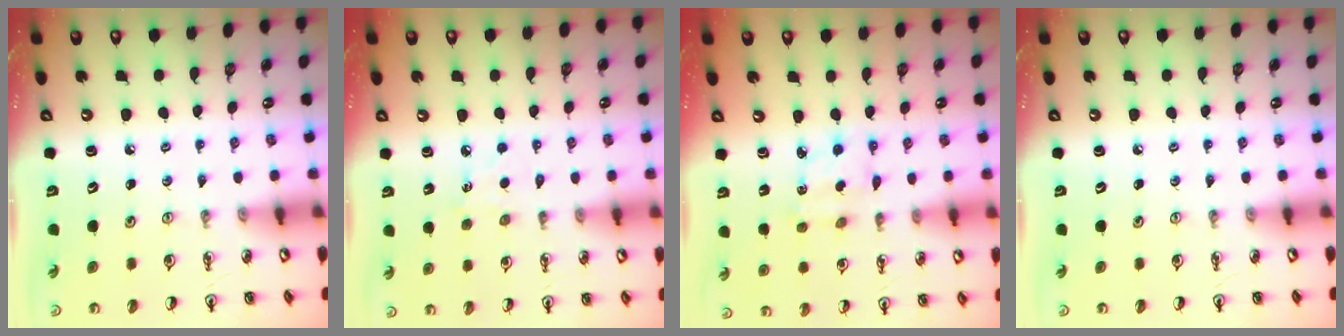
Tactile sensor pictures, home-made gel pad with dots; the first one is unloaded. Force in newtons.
{"total": 4.6, "press": 4.5, "slide": 0.6}
{"total": 2.9, "press": 2.8, "slide": 0.6}
{"total": 0.0}